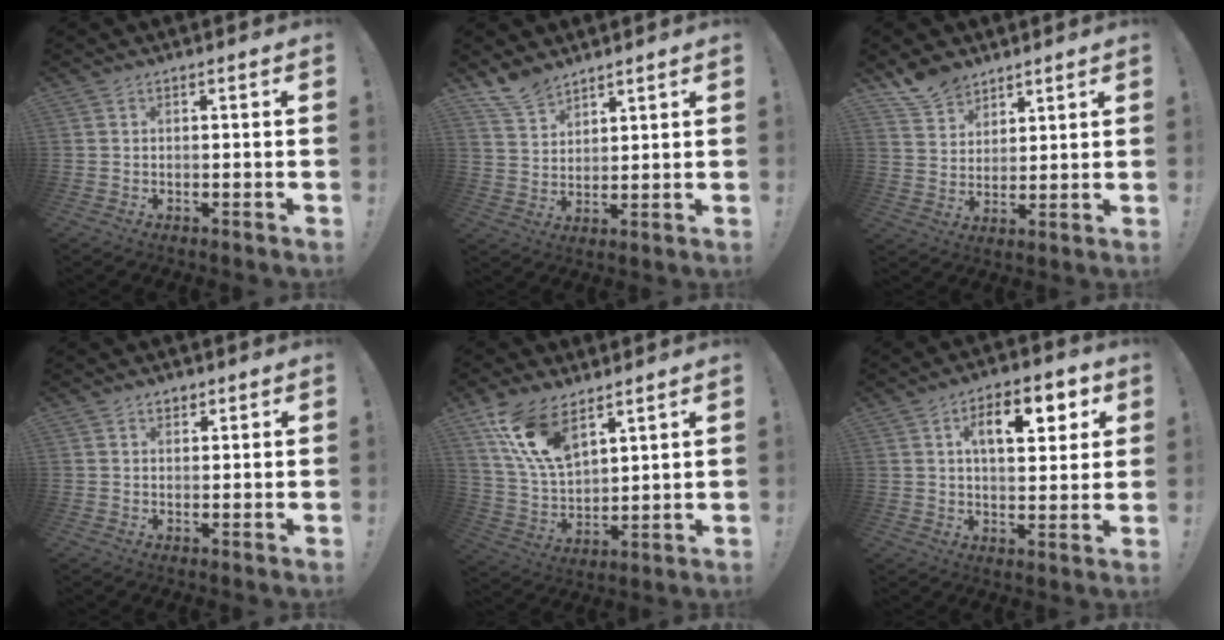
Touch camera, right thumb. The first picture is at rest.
{"total": 8.1, "force": [6.9, 3.7, 2.1], "torque": [-0.036, -0.045, 0.133]}
{"total": 9.1, "force": [7.2, 5.3, 1.6], "torque": [-0.028, -0.050, 0.143]}
{"total": 2.3, "force": [1.6, 1.5, 0.7], "torque": [0.001, -0.008, 0.026]}
{"total": 15.4, "force": [9.8, 7.4, 9.3], "torque": [-0.208, -0.047, 0.187]}
{"total": 11.7, "force": [4.5, 6.0, 9.0], "torque": [-0.121, -0.004, 0.069]}